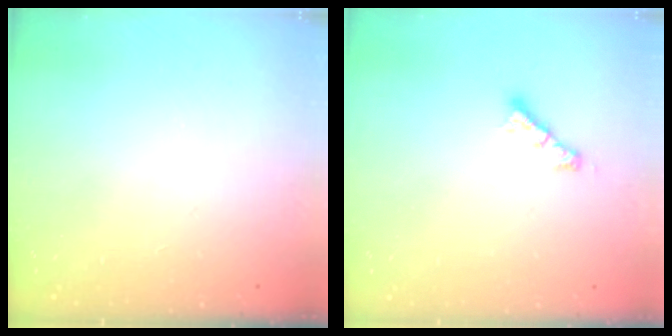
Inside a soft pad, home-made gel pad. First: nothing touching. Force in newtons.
{"total": 3.4, "press": 3.3, "slide": 0.4}